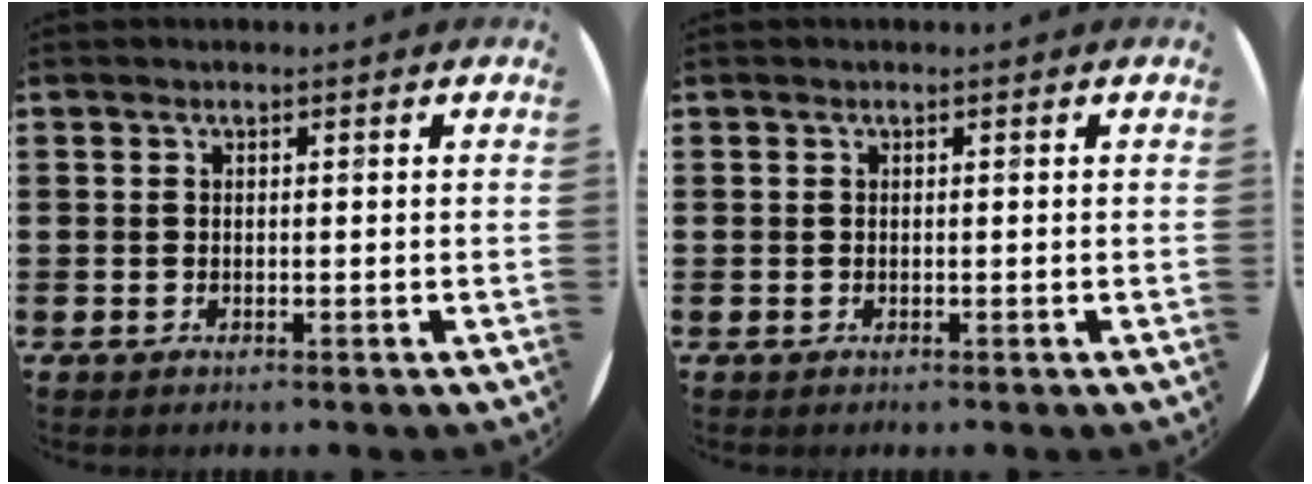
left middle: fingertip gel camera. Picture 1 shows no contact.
{"total": 0.0}